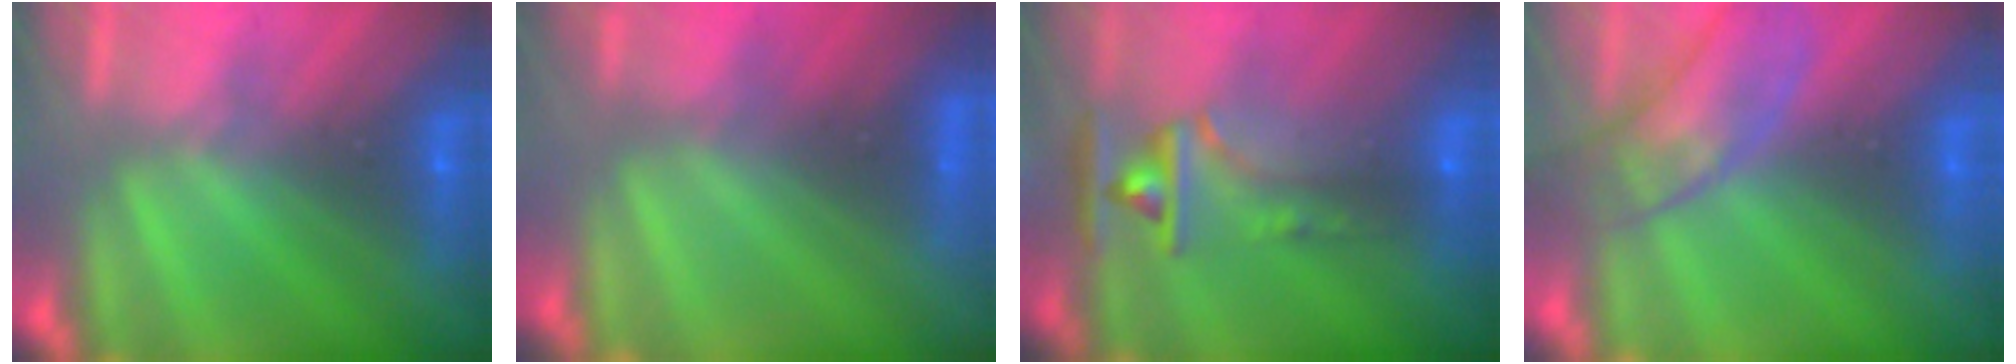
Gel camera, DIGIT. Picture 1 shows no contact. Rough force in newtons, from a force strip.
{"total": 3.7}
{"total": 6.6}
{"total": 2.9}